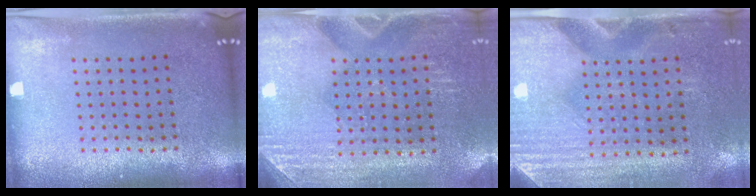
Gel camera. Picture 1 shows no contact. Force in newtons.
{"total": 2.9, "press": 2.8, "slide": 0.9}
{"total": 3.0, "press": 2.6, "slide": 1.5}